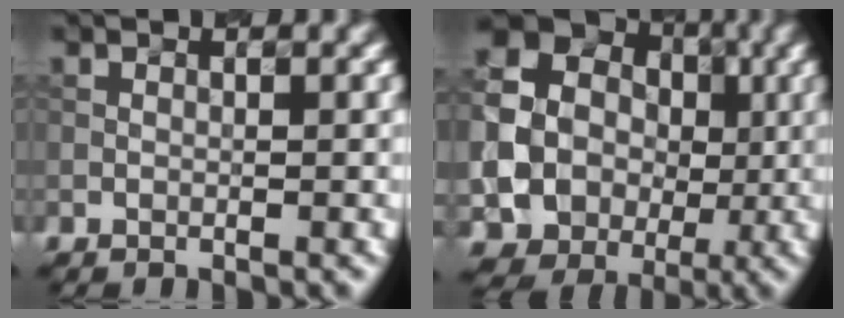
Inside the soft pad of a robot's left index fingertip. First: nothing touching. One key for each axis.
{"total": 18.7, "fx": -0.4, "fy": 17.9, "fz": 5.5, "tx": -0.164, "ty": -0.004, "tz": -0.033}